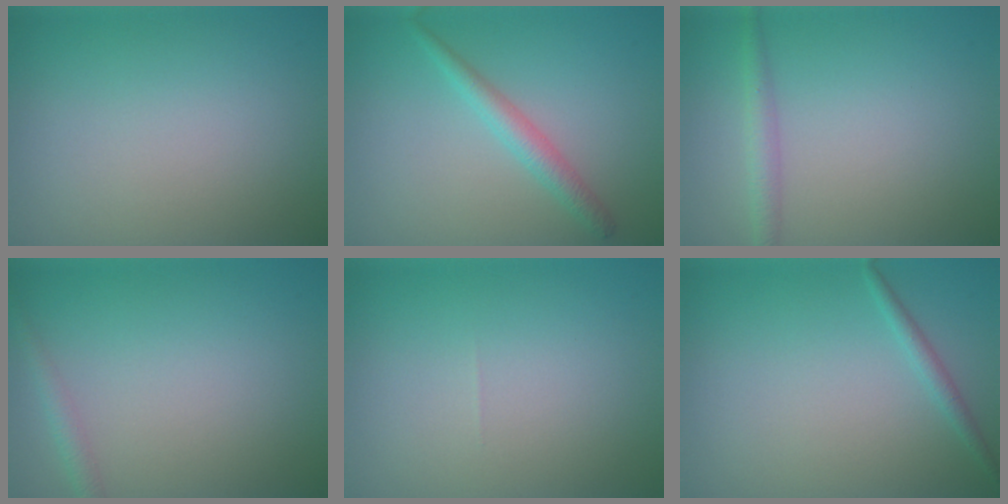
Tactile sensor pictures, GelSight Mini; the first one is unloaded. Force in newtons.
{"total": 2.2, "press": 2.2, "slide": 0.0}
{"total": 1.8, "press": 1.8, "slide": 0.1}
{"total": 1.4, "press": 1.4, "slide": 0.1}
{"total": 0.0}
{"total": 1.2, "press": 1.2, "slide": 0.0}